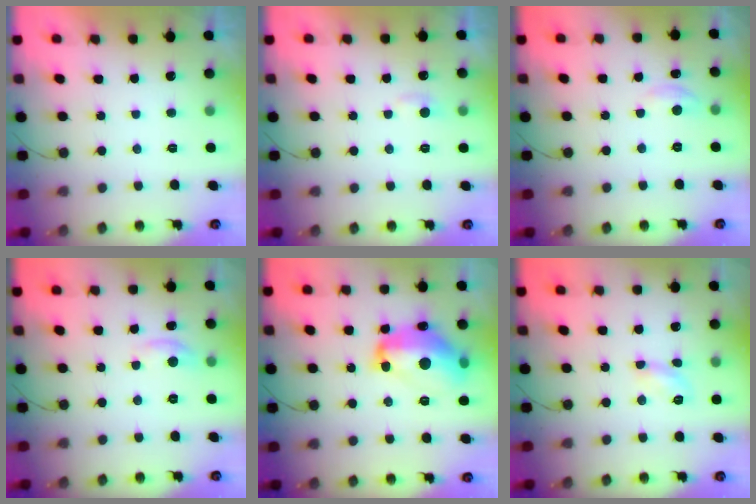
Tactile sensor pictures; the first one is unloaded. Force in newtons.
{"total": 3.3, "press": 3.3, "slide": 0.4}
{"total": 2.7, "press": 2.7, "slide": 0.3}
{"total": 4.2, "press": 4.2, "slide": 0.1}
{"total": 16.9, "press": 16.9, "slide": 1.5}
{"total": 5.0, "press": 5.0, "slide": 0.5}